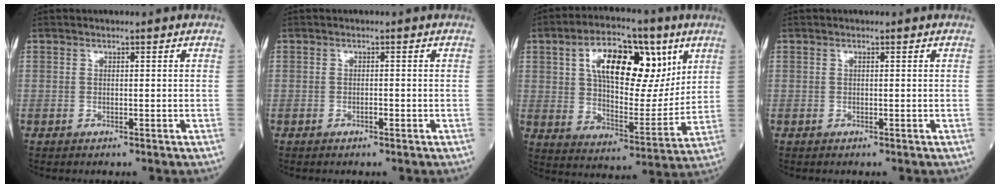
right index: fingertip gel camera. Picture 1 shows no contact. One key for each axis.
{"total": 0.6, "fx": -0.3, "fy": 0.2, "fz": 0.5, "tx": -0.010, "ty": 0.001, "tz": -0.006}
{"total": 18.4, "fx": 7.4, "fy": 8.1, "fz": 14.8, "tx": -0.240, "ty": 0.018, "tz": 0.121}
{"total": 0.0}